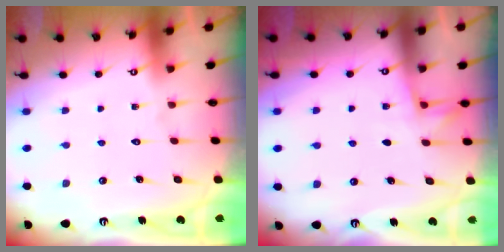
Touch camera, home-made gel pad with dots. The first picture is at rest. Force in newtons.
{"total": 4.1, "press": 3.8, "slide": 1.5}